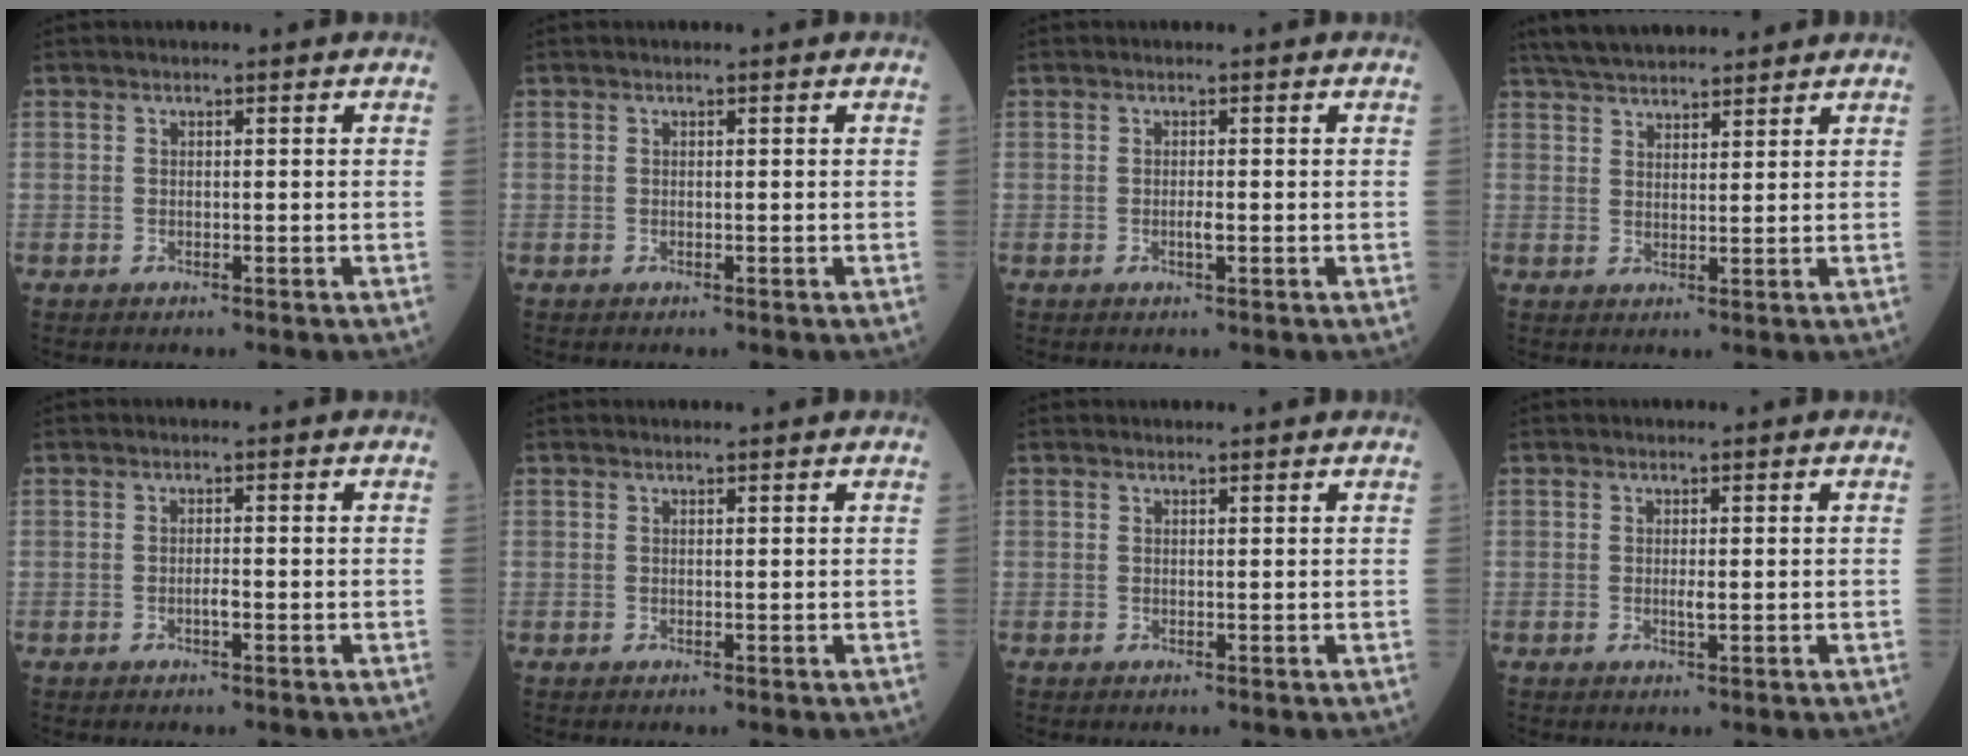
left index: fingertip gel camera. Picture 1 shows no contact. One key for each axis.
{"total": 0.0}
{"total": 0.9, "fx": -0.1, "fy": 0.0, "fz": 0.8, "tx": -0.018, "ty": -0.002, "tz": -0.002}
{"total": 11.2, "fx": 10.1, "fy": 2.2, "fz": 4.3, "tx": -0.072, "ty": 0.035, "tz": 0.162}
{"total": 0.9, "fx": -0.3, "fy": 0.1, "fz": 0.8, "tx": -0.017, "ty": 0.001, "tz": -0.006}
{"total": 1.5, "fx": 1.5, "fy": 0.0, "fz": 0.2, "tx": -0.010, "ty": 0.007, "tz": 0.021}
{"total": 1.9, "fx": 1.9, "fy": 0.1, "fz": 0.2, "tx": -0.010, "ty": 0.008, "tz": 0.025}
{"total": 0.9, "fx": 0.2, "fy": 0.1, "fz": 0.9, "tx": -0.023, "ty": -0.003, "tz": 0.003}